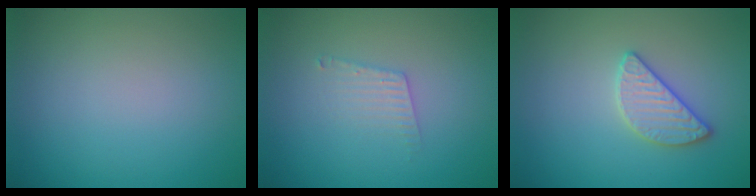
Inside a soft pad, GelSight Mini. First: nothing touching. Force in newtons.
{"total": 1.7, "press": 1.7, "slide": 0.0}
{"total": 2.6, "press": 2.6, "slide": 0.4}